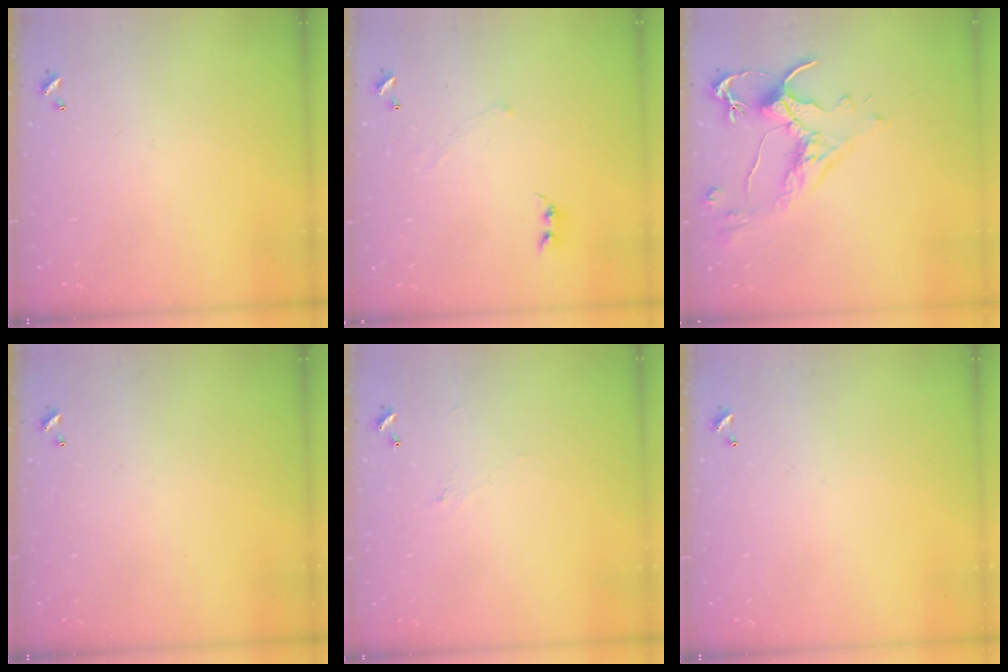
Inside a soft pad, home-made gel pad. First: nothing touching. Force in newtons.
{"total": 0.6, "press": 0.3, "slide": 0.5}
{"total": 2.5, "press": 2.1, "slide": 1.4}
{"total": 0.0}
{"total": 1.6, "press": 1.5, "slide": 0.5}
{"total": 0.0}